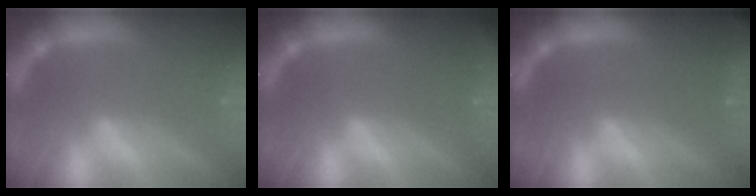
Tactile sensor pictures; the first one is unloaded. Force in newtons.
{"total": 1.4}
{"total": 9.0}